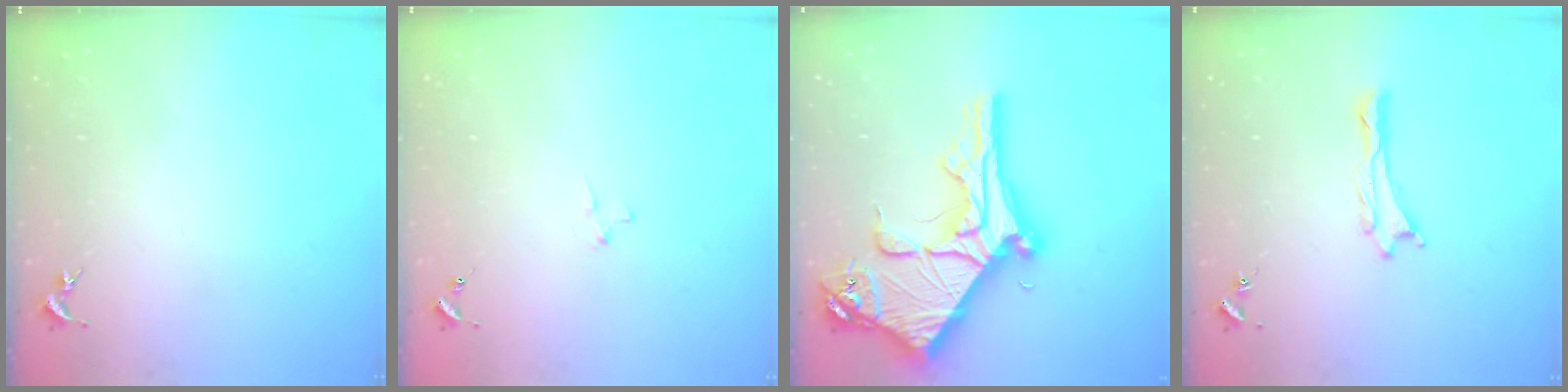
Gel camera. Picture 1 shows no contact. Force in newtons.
{"total": 2.0, "press": 2.0, "slide": 0.2}
{"total": 13.5, "press": 13.4, "slide": 1.4}
{"total": 0.0}